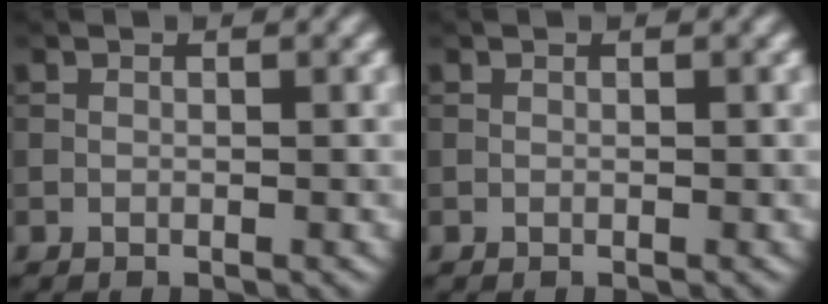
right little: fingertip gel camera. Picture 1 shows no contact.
{"total": 0.0}